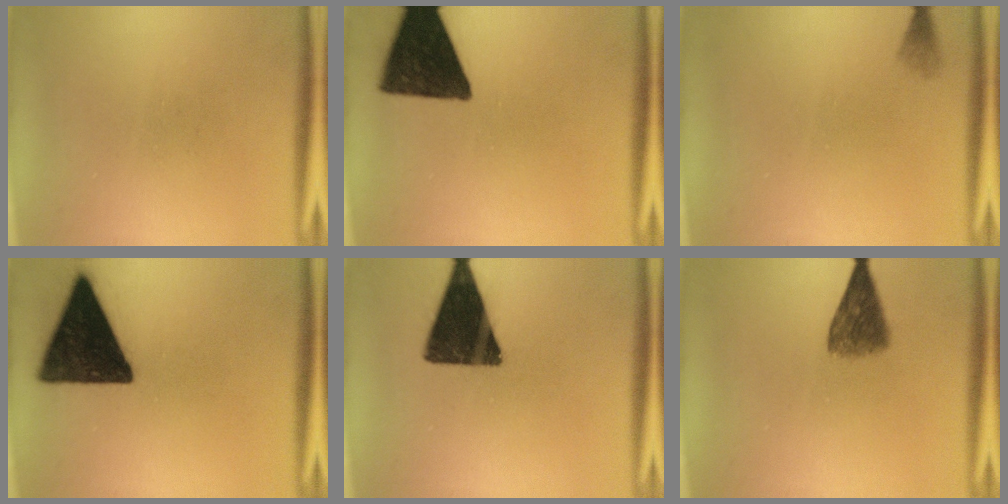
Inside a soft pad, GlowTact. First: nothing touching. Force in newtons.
{"total": 15.1}
{"total": 1.0}
{"total": 17.0}
{"total": 15.9}
{"total": 5.5}